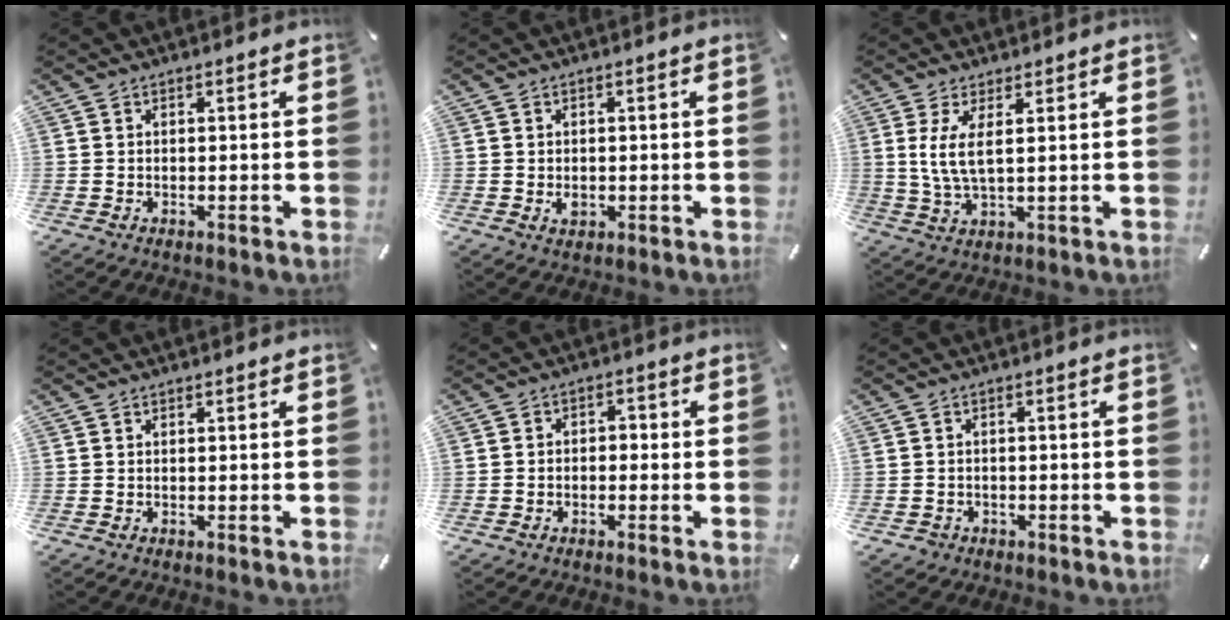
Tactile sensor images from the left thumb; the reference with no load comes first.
{"total": 2.3, "force": [-0.4, 1.7, 1.5], "torque": [-0.028, 0.003, -0.007]}
{"total": 6.7, "force": [1.9, 2.0, 6.1], "torque": [-0.141, -0.008, 0.029]}
{"total": 0.0}
{"total": 2.8, "force": [-1.9, 1.9, 0.9], "torque": [-0.015, 0.014, -0.039]}
{"total": 2.3, "force": [-1.2, 1.9, 0.6], "torque": [-0.012, 0.008, -0.027]}